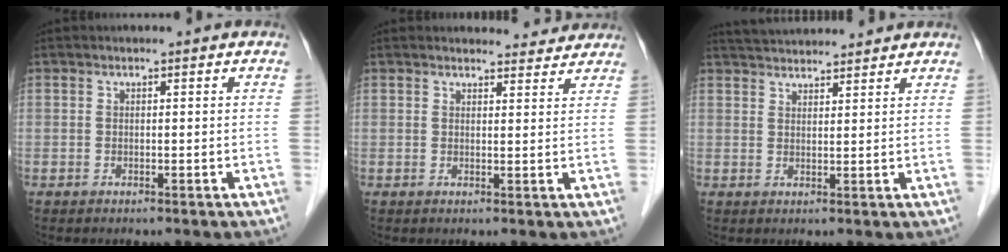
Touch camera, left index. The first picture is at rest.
{"total": 4.5, "force": [4.3, 1.2, 0.2], "torque": [0.001, 0.003, 0.043]}
{"total": 8.3, "force": [7.9, 1.1, 2.3], "torque": [-0.041, 0.036, 0.120]}